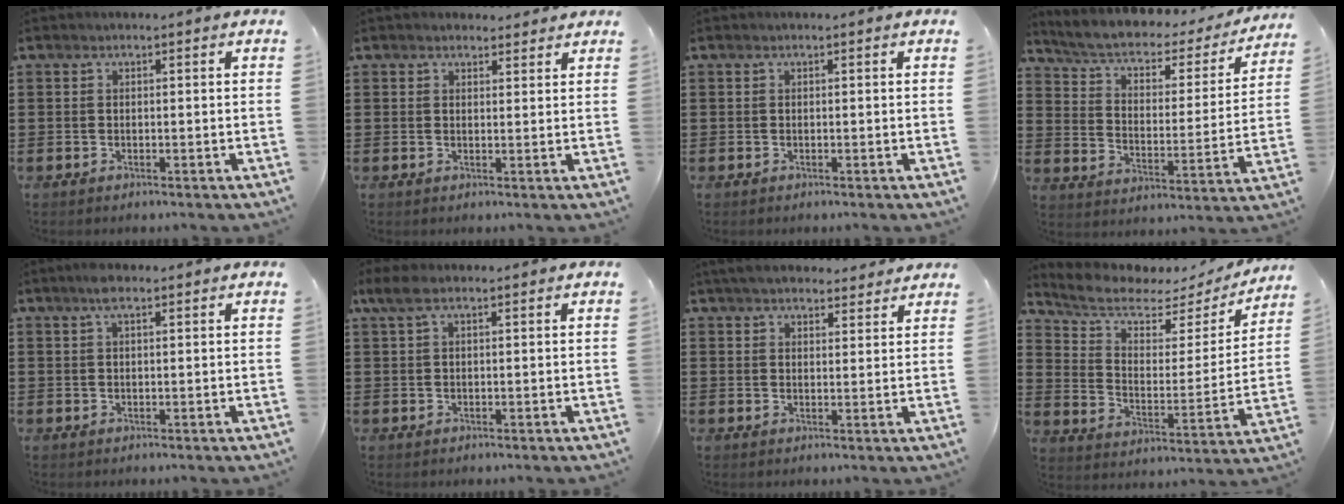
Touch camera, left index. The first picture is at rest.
{"total": 1.8, "force": [1.6, 0.9, 0.0], "torque": [-0.004, 0.004, 0.032]}
{"total": 0.0}
{"total": 4.2, "force": [3.0, 1.7, 2.4], "torque": [-0.063, -0.023, 0.043]}
{"total": 2.5, "force": [1.5, 0.8, 1.8], "torque": [-0.041, 0.005, 0.026]}
{"total": 2.9, "force": [1.1, 1.1, 2.4], "torque": [-0.057, 0.004, 0.016]}
{"total": 4.2, "force": [4.0, 1.1, 1.0], "torque": [-0.032, -0.005, 0.074]}
{"total": 6.3, "force": [5.0, 2.4, 2.8], "torque": [-0.084, -0.032, 0.083]}